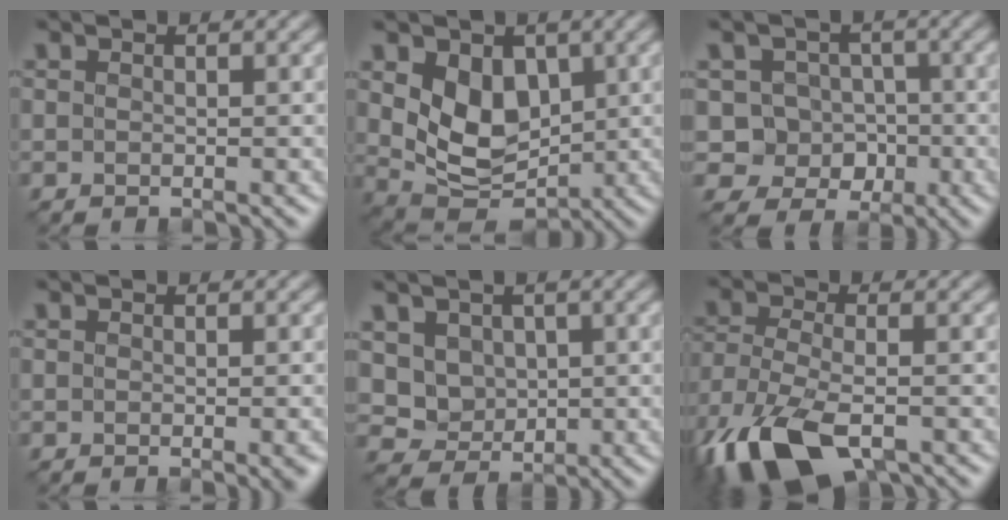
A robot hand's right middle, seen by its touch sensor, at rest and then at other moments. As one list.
[{"total": 6.0, "force": [1.2, 4.4, 3.9], "torque": [-0.076, -0.015, 0.021]}, {"total": 5.1, "force": [-0.5, 4.7, 1.8], "torque": [-0.012, 0.002, -0.032]}, {"total": 1.9, "force": [-0.8, 0.3, 1.7], "torque": [-0.017, -0.008, -0.007]}, {"total": 4.4, "force": [1.4, 3.7, 1.8], "torque": [-0.056, -0.013, 0.040]}, {"total": 11.3, "force": [-6.7, 5.1, 7.5], "torque": [-0.177, -0.032, -0.127]}]